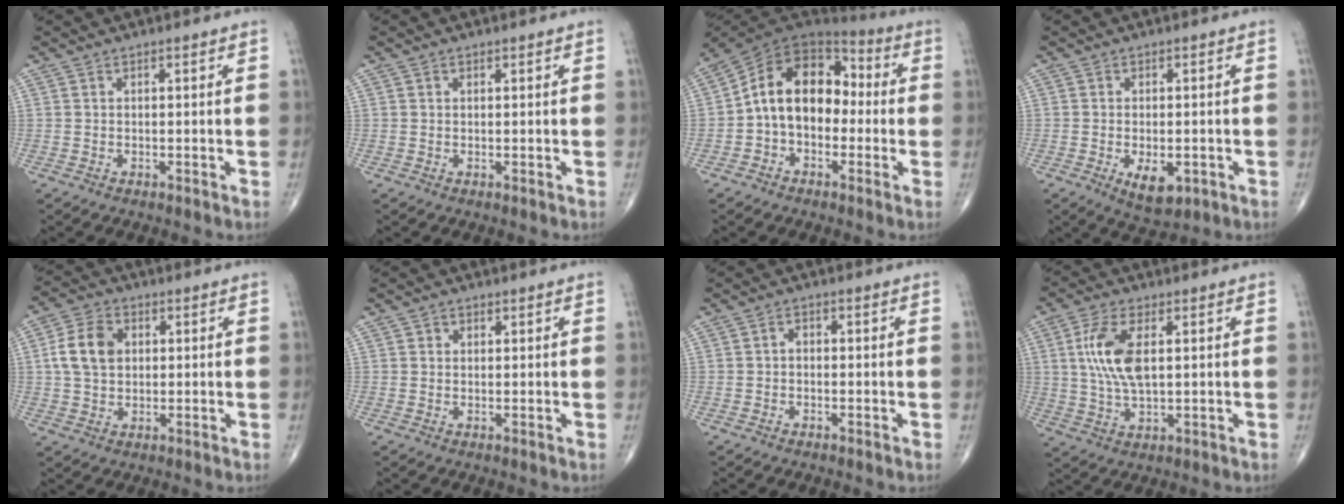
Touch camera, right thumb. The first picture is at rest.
{"total": 0.0}
{"total": 15.0, "force": [-0.9, 10.5, 10.7], "torque": [-0.151, 0.050, -0.030]}
{"total": 6.0, "force": [-1.9, 3.1, 4.8], "torque": [-0.070, -0.005, -0.020]}
{"total": 8.5, "force": [1.4, 6.2, 5.7], "torque": [-0.096, 0.008, 0.023]}
{"total": 1.3, "force": [0.6, 1.2, 0.3], "torque": [0.004, -0.002, 0.006]}
{"total": 1.4, "force": [-0.3, 1.1, 0.9], "torque": [-0.006, 0.006, -0.010]}
{"total": 10.0, "force": [2.1, 4.6, 8.7], "torque": [-0.185, -0.002, 0.041]}